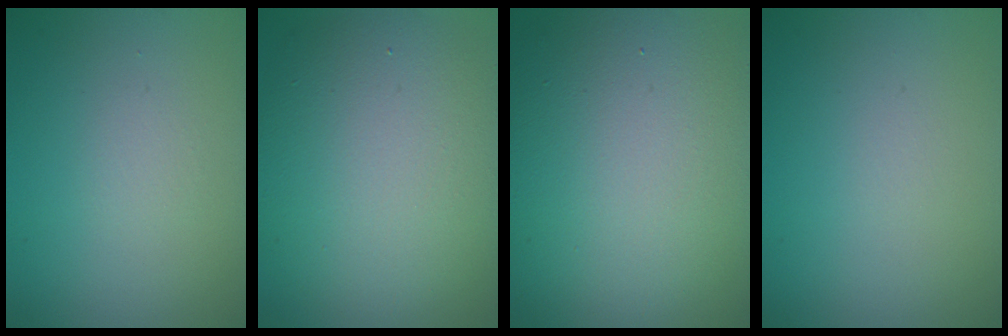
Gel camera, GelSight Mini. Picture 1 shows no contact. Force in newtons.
{"total": 10.8, "press": 10.7, "slide": 0.8}
{"total": 15.1, "press": 15.1, "slide": 0.9}
{"total": 0.0}